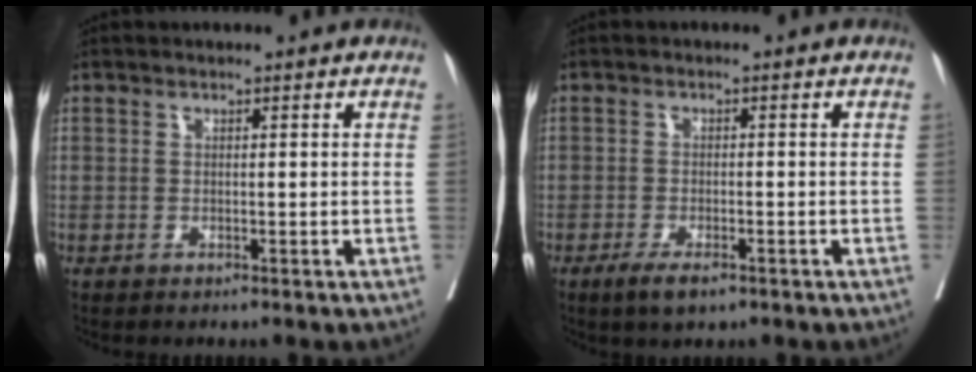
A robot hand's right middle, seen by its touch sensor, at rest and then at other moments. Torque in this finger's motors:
{"motor_torque": [0.51, -0.43, 0.07, 0.01]}